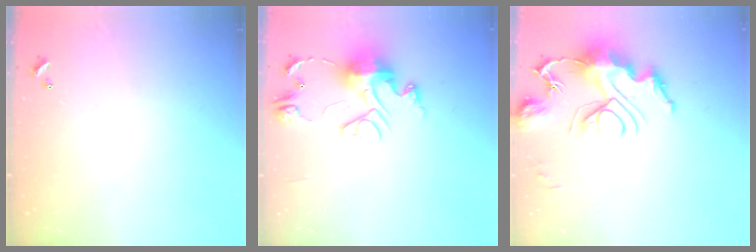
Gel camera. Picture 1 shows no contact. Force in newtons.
{"total": 12.0, "press": 11.9, "slide": 1.2}
{"total": 13.8, "press": 13.7, "slide": 0.8}